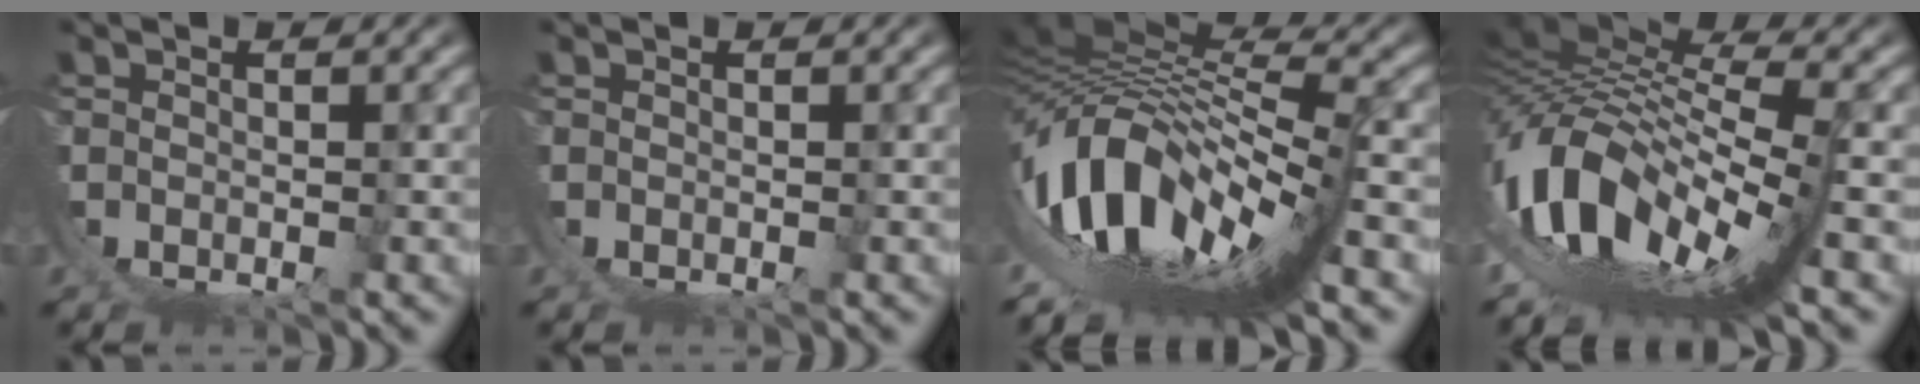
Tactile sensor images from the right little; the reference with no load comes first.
{"total": 0.0}
{"total": 16.0, "force": [-1.4, 7.7, 14.0], "torque": [-0.269, -0.013, -0.007]}
{"total": 15.5, "force": [-0.2, 8.5, 13.0], "torque": [-0.268, -0.025, 0.014]}